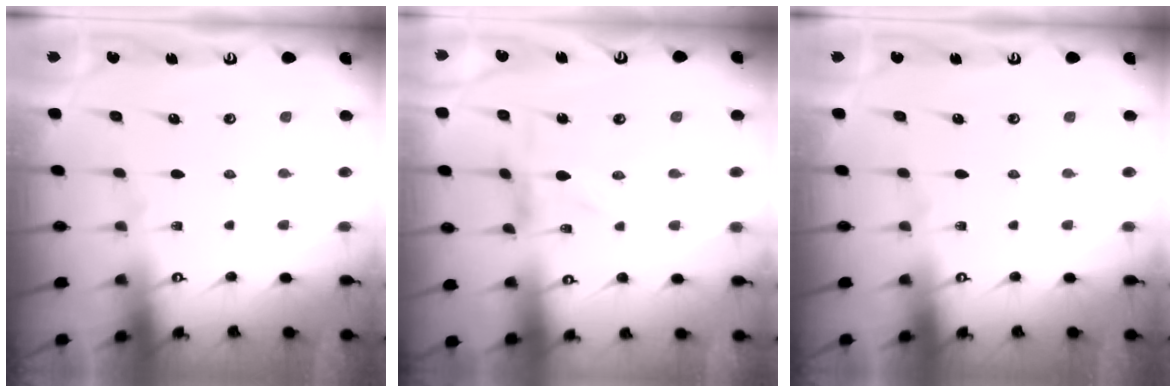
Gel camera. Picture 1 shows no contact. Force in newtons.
{"total": 0.0}
{"total": 0.0}